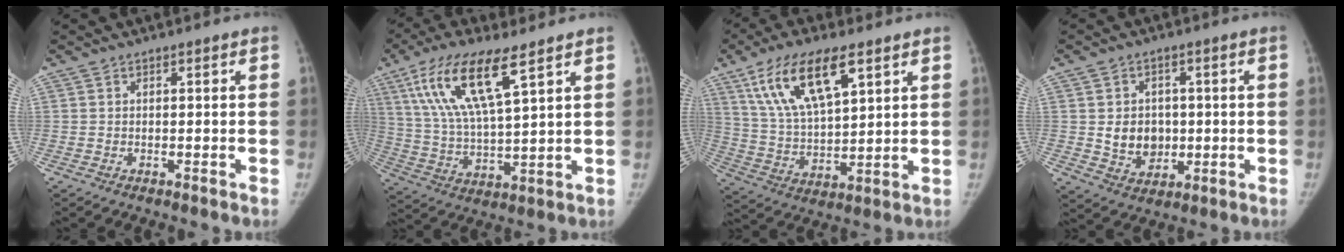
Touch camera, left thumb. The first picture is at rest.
{"total": 15.7, "force": [8.0, 4.2, 12.8], "torque": [-0.254, -0.023, 0.158]}
{"total": 16.4, "force": [8.5, 6.4, 12.4], "torque": [-0.214, -0.023, 0.165]}
{"total": 7.8, "force": [0.1, 6.5, 4.4], "torque": [-0.035, -0.003, 0.013]}